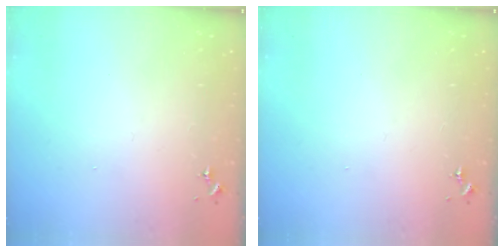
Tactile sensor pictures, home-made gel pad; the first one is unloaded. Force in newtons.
{"total": 0.0}